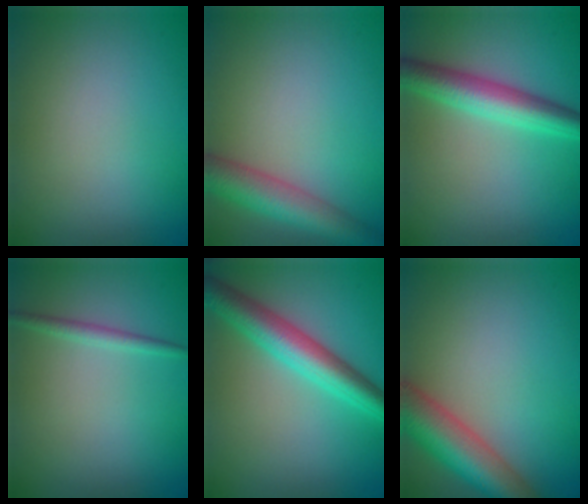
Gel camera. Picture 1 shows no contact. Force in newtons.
{"total": 5.3, "press": 5.3, "slide": 0.2}
{"total": 5.0, "press": 5.0, "slide": 0.0}
{"total": 1.3, "press": 1.3, "slide": 0.1}
{"total": 5.6, "press": 5.6, "slide": 0.0}
{"total": 7.2, "press": 7.2, "slide": 0.4}